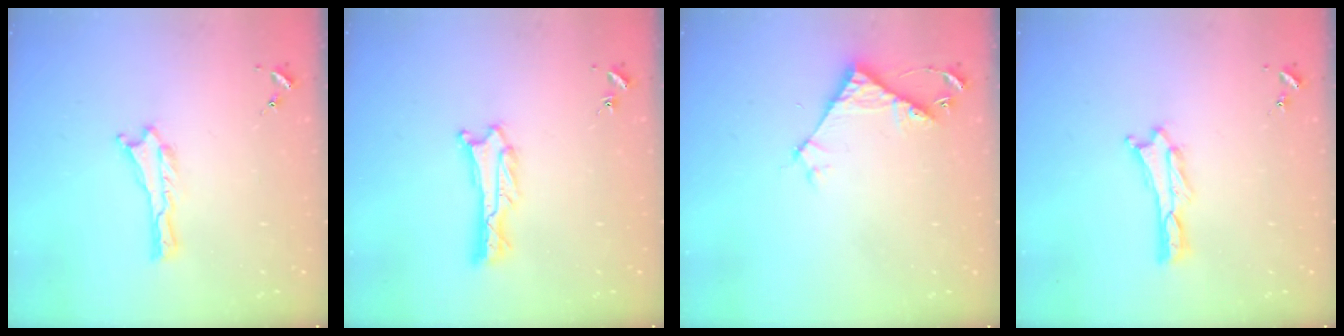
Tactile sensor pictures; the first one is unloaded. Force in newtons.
{"total": 1.4, "press": 1.4, "slide": 0.0}
{"total": 6.1, "press": 6.0, "slide": 0.4}
{"total": 0.6, "press": 0.6, "slide": 0.2}